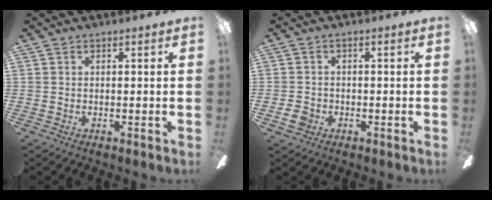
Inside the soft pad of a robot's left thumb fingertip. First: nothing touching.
{"total": 3.4, "force": [-1.3, 2.7, 1.6], "torque": [-0.038, 0.004, -0.027]}